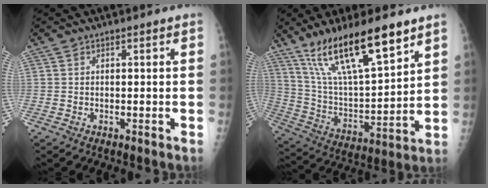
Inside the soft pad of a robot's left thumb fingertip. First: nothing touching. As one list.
[{"total": 19.7, "force": [13.1, 4.7, 13.9], "torque": [-0.229, -0.050, 0.250]}]